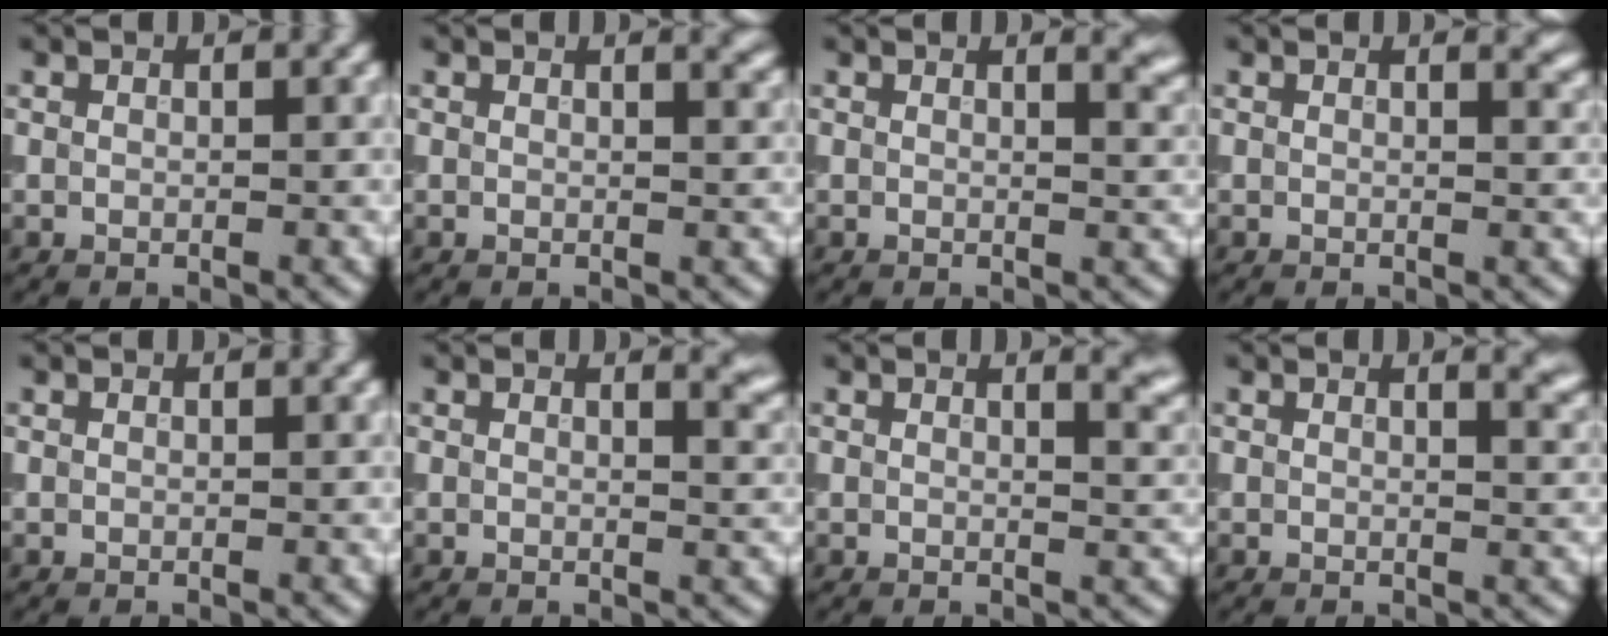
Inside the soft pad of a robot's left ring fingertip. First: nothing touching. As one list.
[{"total": 2.5, "force": [1.6, 1.1, 1.6], "torque": [0.001, 0.005, 0.011]}, {"total": 3.4, "force": [2.0, 1.5, 2.4], "torque": [-0.003, 0.008, 0.016]}, {"total": 2.0, "force": [1.4, 0.7, 1.1], "torque": [-0.001, 0.000, 0.014]}, {"total": 0.0}, {"total": 3.1, "force": [1.9, 1.3, 2.1], "torque": [-0.003, 0.006, 0.019]}, {"total": 4.1, "force": [2.2, 1.7, 3.0], "torque": [-0.008, 0.010, 0.019]}, {"total": 3.4, "force": [2.0, 1.5, 2.4], "torque": [-0.001, 0.008, 0.016]}]